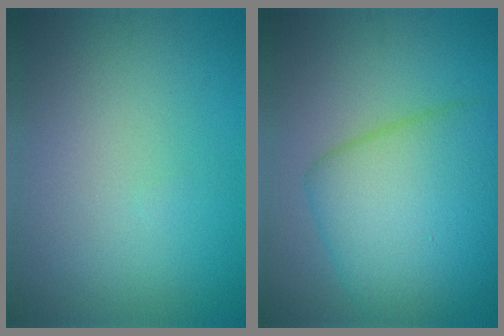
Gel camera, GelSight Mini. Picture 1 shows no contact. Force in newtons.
{"total": 8.8, "press": 8.8, "slide": 0.5}